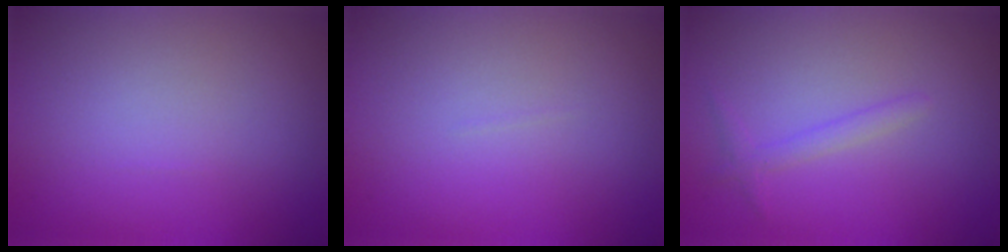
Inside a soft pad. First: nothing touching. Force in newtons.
{"total": 0.0}
{"total": 1.3, "press": 1.3, "slide": 0.0}